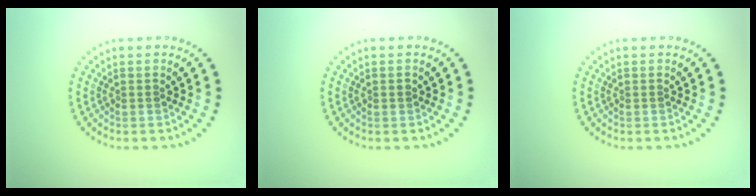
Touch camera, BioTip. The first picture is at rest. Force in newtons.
{"total": 0.6, "press": 0.6, "slide": 0.2}
{"total": 0.0}